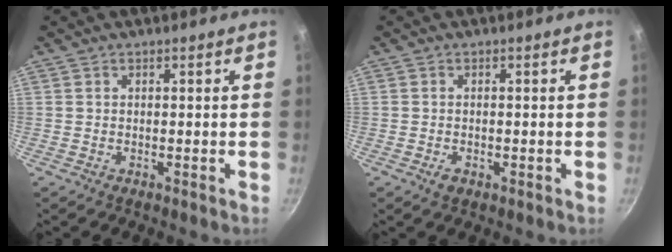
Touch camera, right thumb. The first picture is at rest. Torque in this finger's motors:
{"motor_torque": [-0.72, -0.18, -0.09, 0.01, 0.02]}